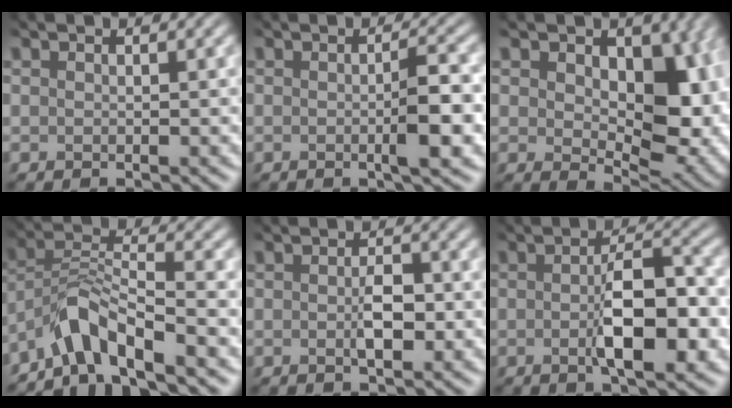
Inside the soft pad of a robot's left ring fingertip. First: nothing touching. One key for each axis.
{"total": 3.7, "fx": -0.8, "fy": 0.7, "fz": 3.6, "tx": -0.053, "ty": 0.003, "tz": -0.010}
{"total": 9.1, "fx": 1.6, "fy": 6.0, "fz": 6.7, "tx": -0.107, "ty": -0.020, "tz": 0.032}
{"total": 5.5, "fx": -4.7, "fy": 0.8, "fz": 2.7, "tx": -0.048, "ty": 0.007, "tz": -0.092}
{"total": 2.1, "fx": -0.9, "fy": 0.9, "fz": 1.7, "tx": -0.037, "ty": -0.003, "tz": -0.010}
{"total": 6.6, "fx": -1.7, "fy": 2.5, "fz": 5.9, "tx": -0.095, "ty": -0.003, "tz": -0.023}